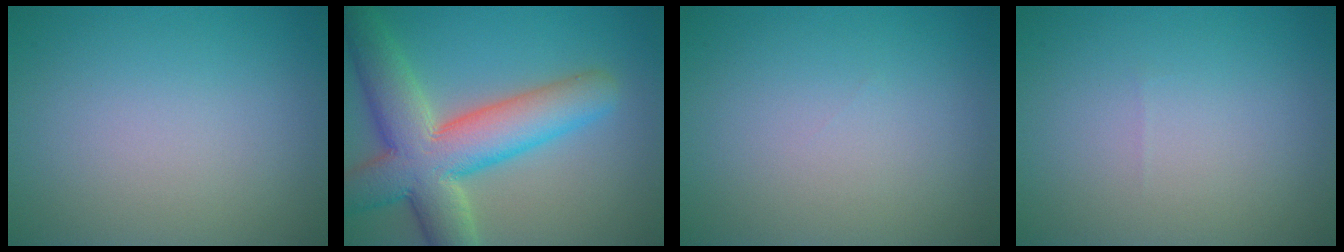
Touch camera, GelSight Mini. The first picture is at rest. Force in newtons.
{"total": 10.3, "press": 10.2, "slide": 0.7}
{"total": 0.0}
{"total": 0.0}